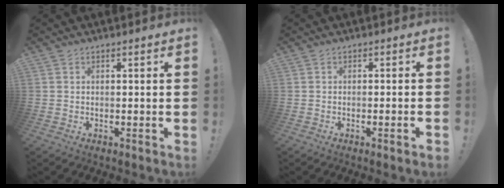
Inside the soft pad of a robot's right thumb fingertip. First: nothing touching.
{"total": 1.8, "force": [-0.9, -0.4, 1.5], "torque": [-0.028, -0.003, -0.014]}